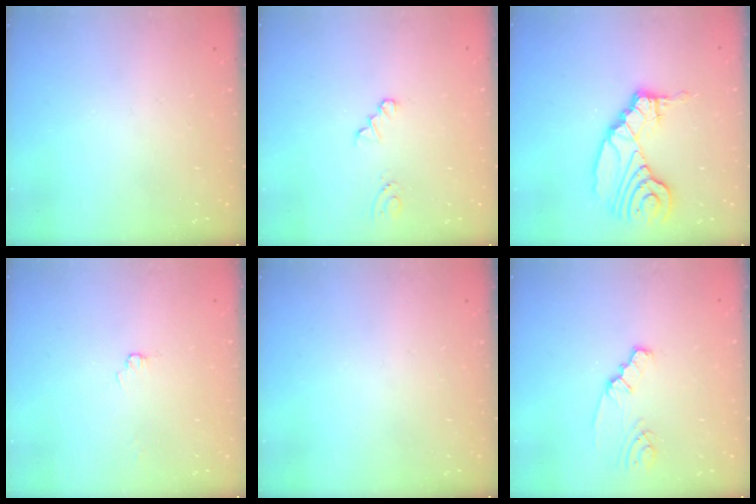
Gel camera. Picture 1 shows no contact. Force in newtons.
{"total": 0.0}
{"total": 14.5, "press": 14.4, "slide": 1.5}
{"total": 1.7, "press": 1.7, "slide": 0.2}
{"total": 0.0}
{"total": 2.0, "press": 2.0, "slide": 0.1}